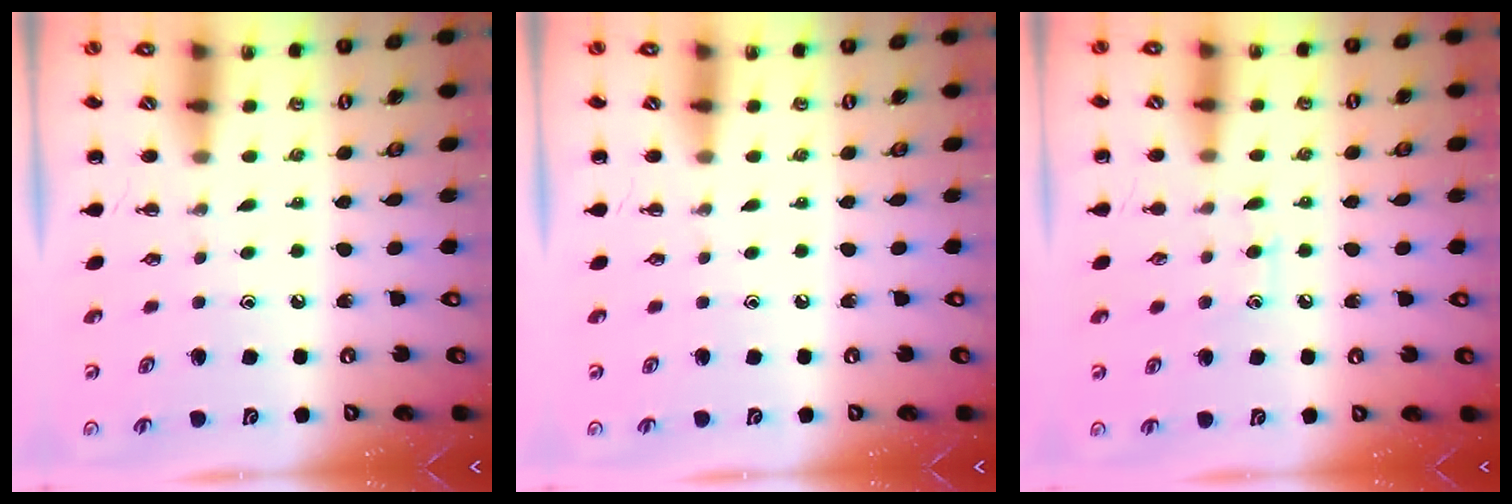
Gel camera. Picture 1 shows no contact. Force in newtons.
{"total": 0.0}
{"total": 7.8, "press": 7.4, "slide": 2.2}